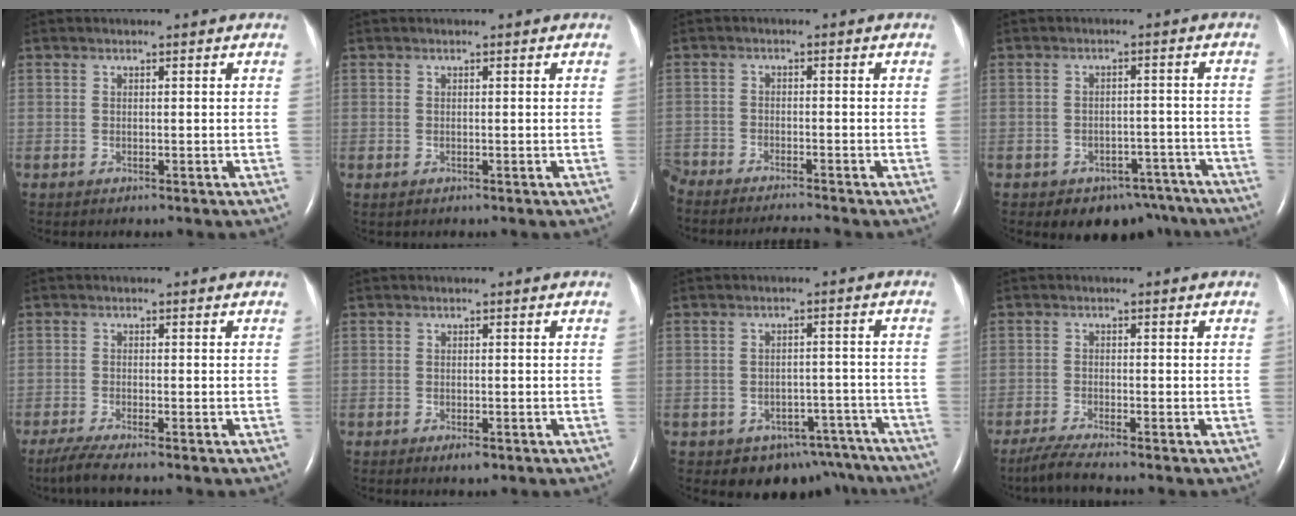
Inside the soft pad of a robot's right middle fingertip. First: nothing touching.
{"total": 0.0}
{"total": 6.9, "force": [-6.6, -0.2, 2.0], "torque": [-0.033, -0.010, -0.115]}
{"total": 8.3, "force": [-6.6, 4.8, 1.6], "torque": [0.001, 0.018, -0.077]}
{"total": 3.5, "force": [-2.7, -0.2, 2.2], "torque": [-0.051, -0.012, -0.054]}
{"total": 1.3, "force": [-0.7, 0.4, 1.0], "torque": [-0.017, -0.003, -0.007]}
{"total": 9.6, "force": [-7.4, 5.9, 1.8], "torque": [-0.004, 0.025, -0.083]}
{"total": 3.4, "force": [-2.9, -0.6, 1.7], "torque": [-0.044, -0.012, -0.060]}